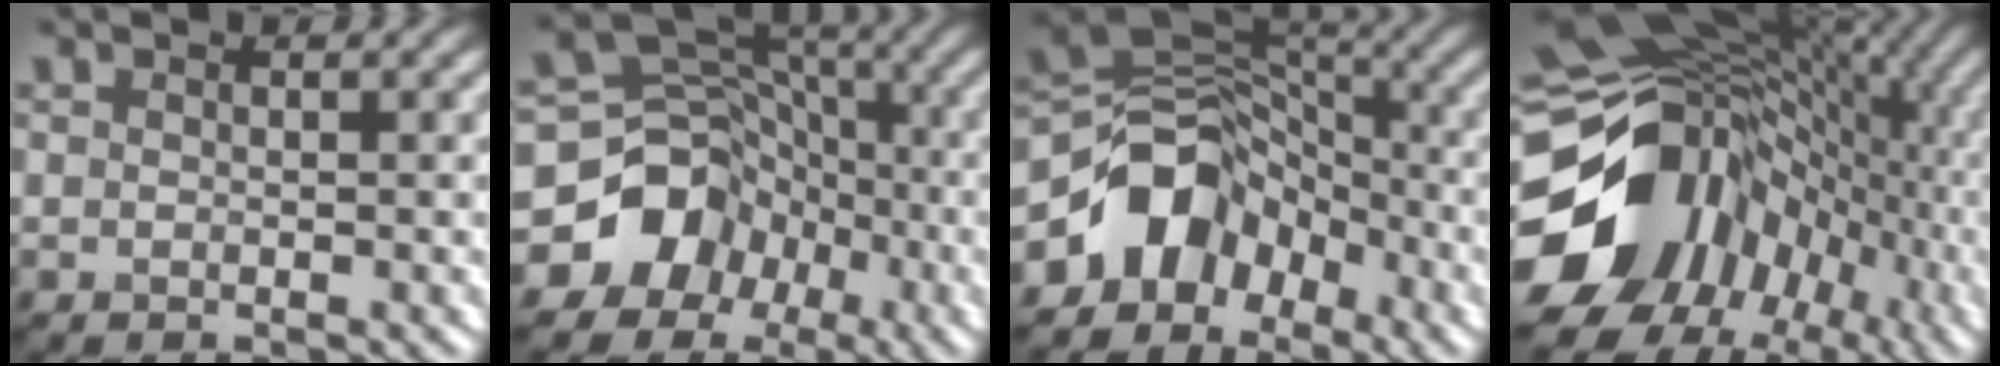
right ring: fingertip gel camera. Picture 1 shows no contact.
{"total": 10.0, "force": [-4.6, 8.5, 2.4], "torque": [-0.035, 0.002, -0.098]}
{"total": 7.5, "force": [-3.9, 5.5, 3.2], "torque": [-0.035, 0.008, -0.083]}
{"total": 17.3, "force": [-2.6, 14.3, 9.4], "torque": [-0.177, -0.002, -0.044]}